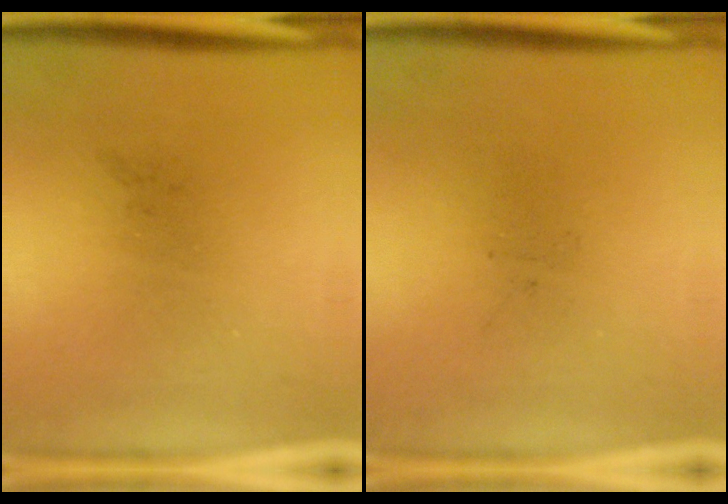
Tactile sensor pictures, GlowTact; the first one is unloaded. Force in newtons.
{"total": 0.0}